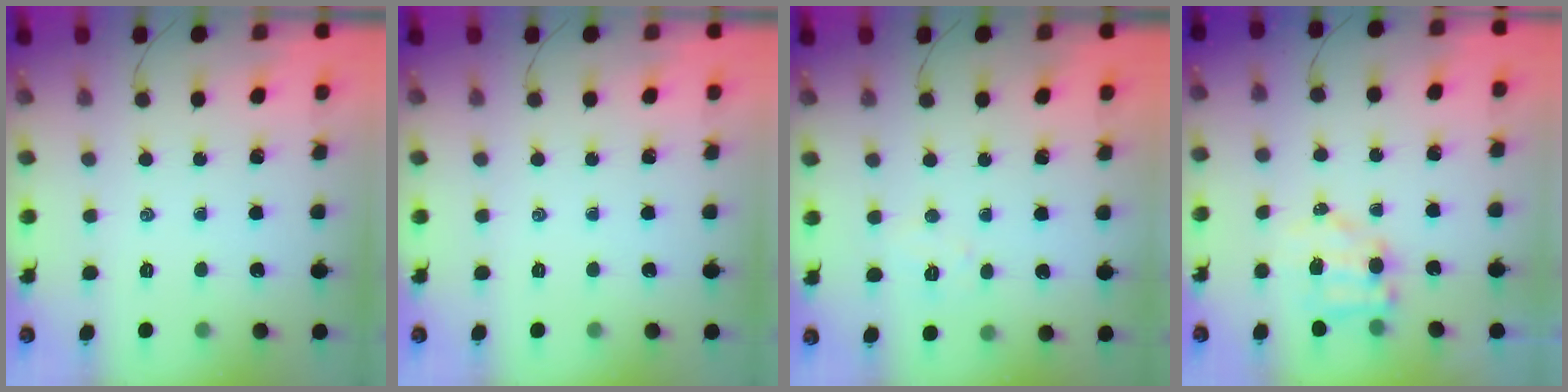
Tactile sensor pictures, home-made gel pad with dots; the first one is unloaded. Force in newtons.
{"total": 0.0}
{"total": 4.2, "press": 4.1, "slide": 0.8}
{"total": 5.8, "press": 5.8, "slide": 0.7}